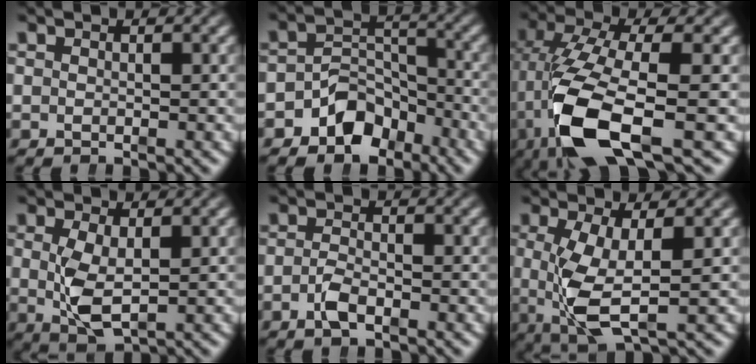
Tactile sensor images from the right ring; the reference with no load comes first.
{"total": 6.1, "force": [-3.5, 4.3, 2.5], "torque": [-0.037, -0.014, -0.058]}
{"total": 9.7, "force": [-1.9, 4.1, 8.6], "torque": [-0.194, -0.034, -0.013]}
{"total": 4.2, "force": [-0.3, 1.9, 3.8], "torque": [-0.074, -0.018, 0.006]}
{"total": 2.0, "force": [-1.5, 0.5, 1.2], "torque": [-0.027, -0.012, -0.026]}
{"total": 5.7, "force": [-0.7, 1.9, 5.3], "torque": [-0.114, -0.026, 0.006]}